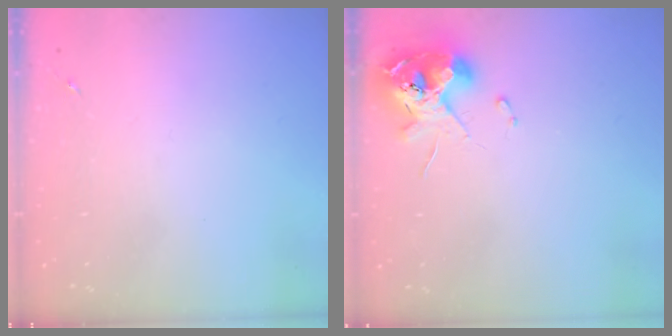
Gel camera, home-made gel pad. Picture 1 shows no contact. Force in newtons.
{"total": 10.9, "press": 10.8, "slide": 1.8}